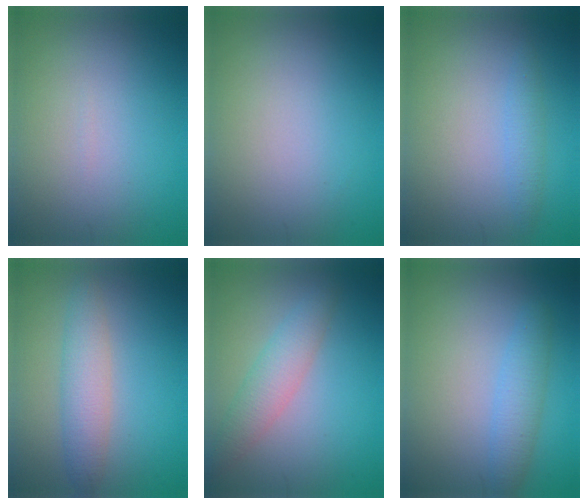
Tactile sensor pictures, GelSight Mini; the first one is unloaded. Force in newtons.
{"total": 0.0}
{"total": 1.4, "press": 1.4, "slide": 0.1}
{"total": 3.3, "press": 3.3, "slide": 0.1}
{"total": 3.0, "press": 3.0, "slide": 0.1}
{"total": 2.4, "press": 2.4, "slide": 0.1}